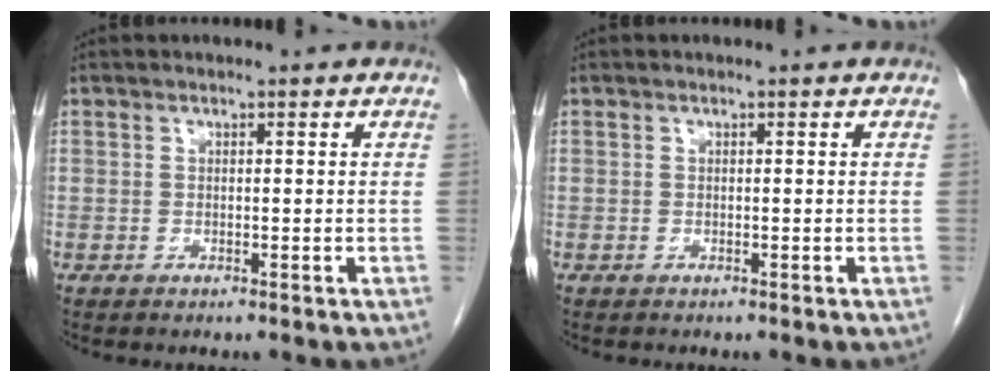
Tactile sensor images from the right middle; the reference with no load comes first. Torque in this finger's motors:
{"motor_torque": [-0.37, -0.12, -0.09, -0.01]}